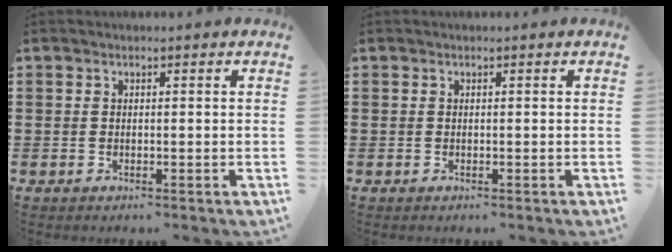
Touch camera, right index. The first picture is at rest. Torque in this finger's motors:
{"motor_torque": [0.00, 0.00, 0.00, 0.00]}